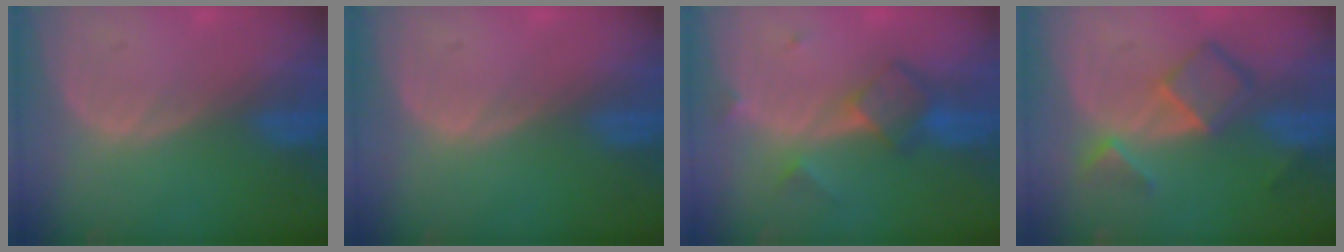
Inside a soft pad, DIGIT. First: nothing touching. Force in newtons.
{"total": 0.0}
{"total": 6.0, "press": 5.3, "slide": 2.8}
{"total": 7.1, "press": 6.0, "slide": 3.6}